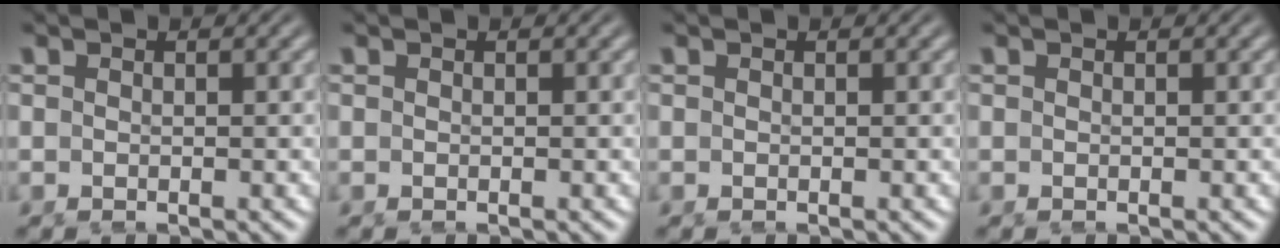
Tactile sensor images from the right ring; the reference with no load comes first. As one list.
[{"total": 0.0}, {"total": 0.0}, {"total": 0.0}]